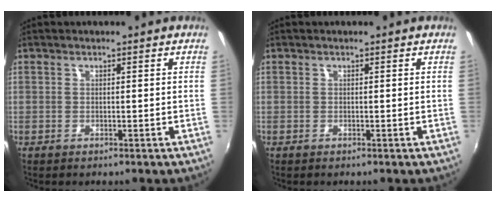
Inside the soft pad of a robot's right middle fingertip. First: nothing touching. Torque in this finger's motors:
{"motor_torque": [0.10, -0.05, 0.04, 0.00]}